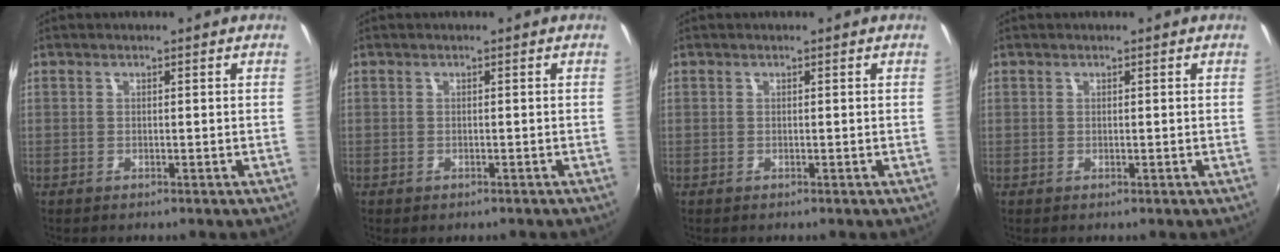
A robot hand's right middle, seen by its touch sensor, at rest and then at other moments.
{"total": 0.6, "force": [-0.5, 0.2, 0.3], "torque": [-0.007, -0.002, -0.006]}
{"total": 0.0}
{"total": 0.0}